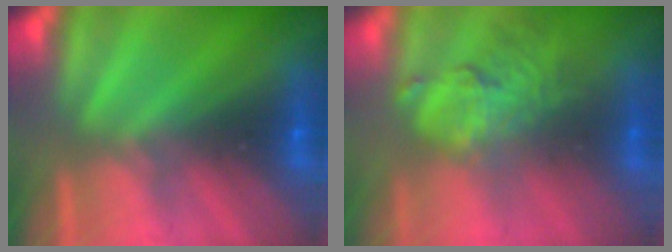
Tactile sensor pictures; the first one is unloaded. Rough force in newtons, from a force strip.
{"total": 2.8}